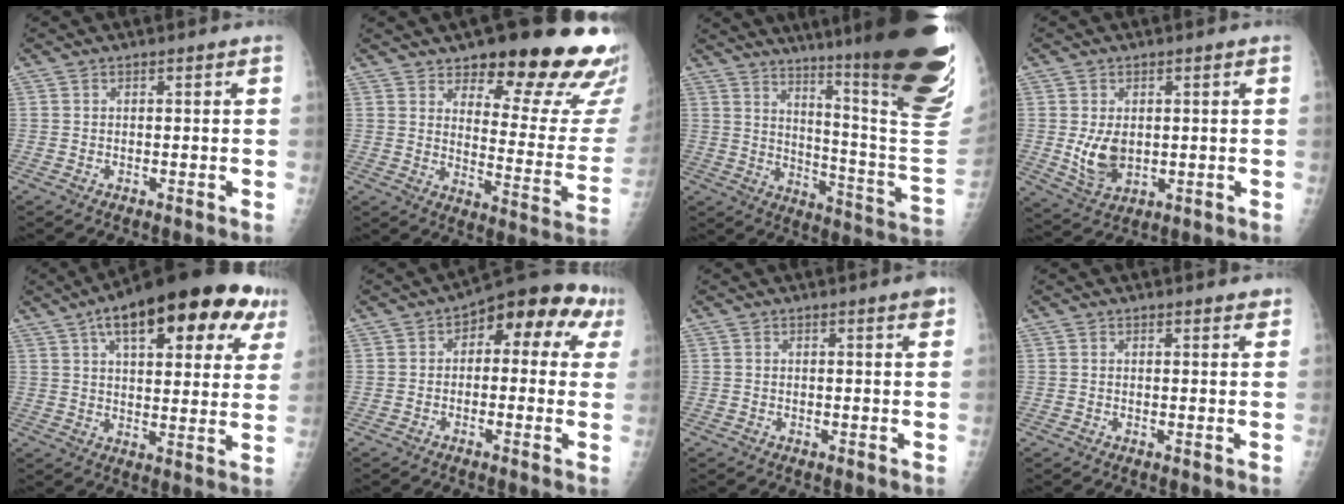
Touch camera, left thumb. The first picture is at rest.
{"total": 24.2, "force": [16.8, 7.8, 15.6], "torque": [-0.153, -0.100, 0.214]}
{"total": 32.5, "force": [20.5, 3.7, 25.0], "torque": [-0.251, -0.117, 0.283]}
{"total": 6.4, "force": [0.0, 4.4, 4.6], "torque": [-0.069, -0.013, 0.016]}
{"total": 24.4, "force": [12.2, 9.6, 18.8], "torque": [-0.244, 0.002, 0.168]}
{"total": 11.9, "force": [3.8, 6.5, 9.2], "torque": [-0.063, 0.029, 0.036]}
{"total": 1.9, "force": [1.2, 0.1, 1.5], "torque": [-0.020, -0.005, 0.014]}
{"total": 2.1, "force": [1.8, 0.6, 0.9], "torque": [0.002, -0.004, 0.021]}